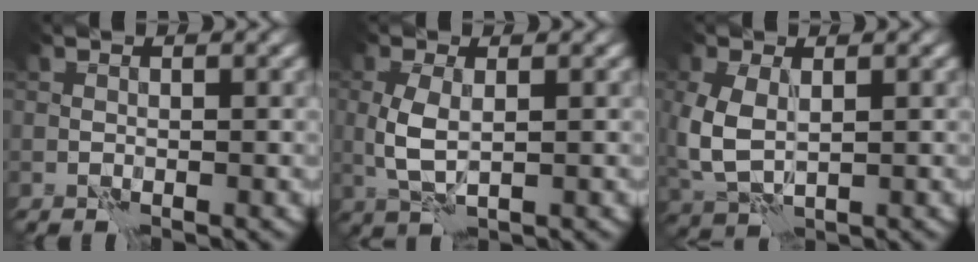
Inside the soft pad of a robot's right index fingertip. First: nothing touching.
{"total": 3.2, "force": [0.4, 1.4, 2.8], "torque": [-0.070, -0.002, 0.011]}
{"total": 4.6, "force": [0.7, 2.8, 3.5], "torque": [-0.100, -0.004, 0.018]}